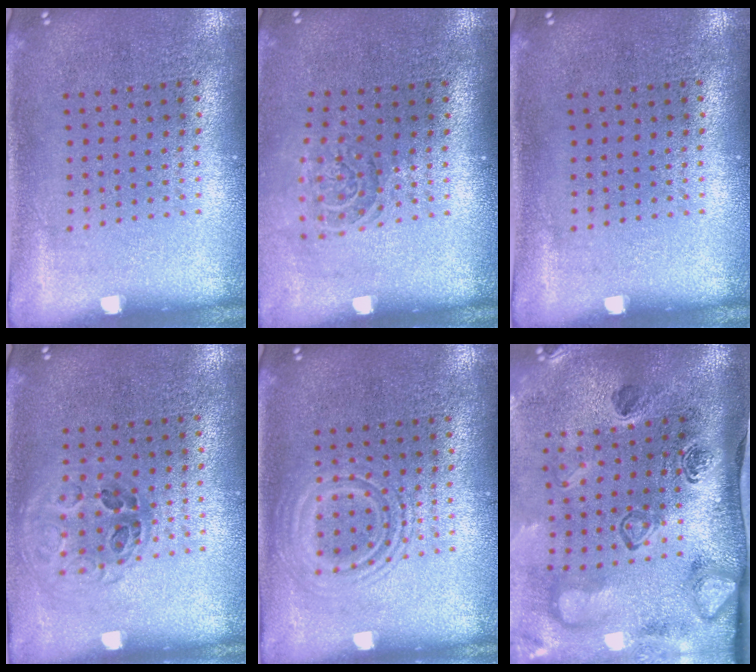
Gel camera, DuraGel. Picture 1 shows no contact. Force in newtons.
{"total": 1.5, "press": 1.2, "slide": 1.0}
{"total": 0.0}
{"total": 1.1, "press": 1.0, "slide": 0.6}
{"total": 2.6, "press": 2.6, "slide": 0.4}
{"total": 4.5, "press": 3.1, "slide": 3.3}